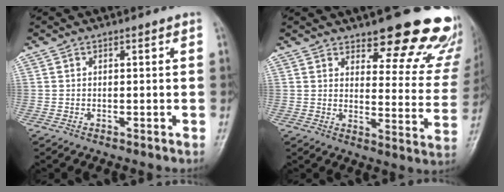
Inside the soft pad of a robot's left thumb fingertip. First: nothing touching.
{"total": 19.9, "force": [15.6, 6.8, 10.2], "torque": [-0.073, -0.102, 0.180]}